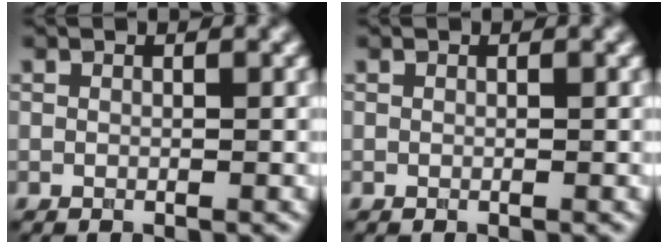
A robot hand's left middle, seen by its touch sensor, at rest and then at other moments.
{"total": 0.0}